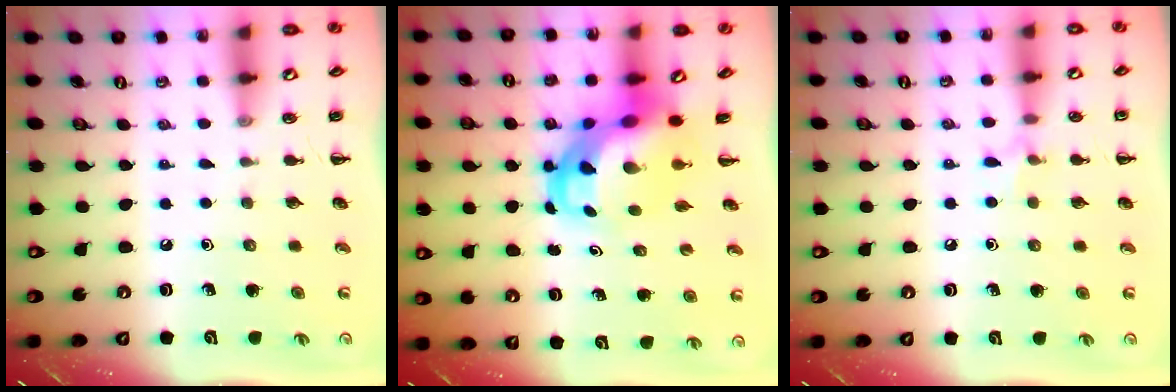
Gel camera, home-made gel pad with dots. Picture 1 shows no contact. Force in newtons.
{"total": 7.2, "press": 6.9, "slide": 2.1}
{"total": 5.6, "press": 5.3, "slide": 1.9}